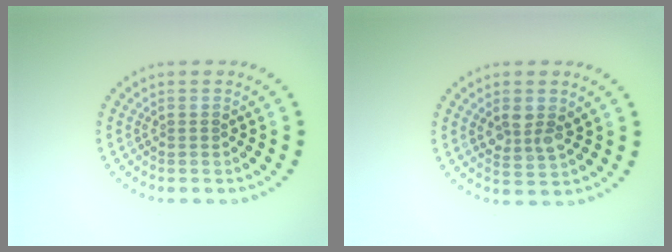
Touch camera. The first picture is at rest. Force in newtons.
{"total": 2.7, "press": 2.6, "slide": 0.8}